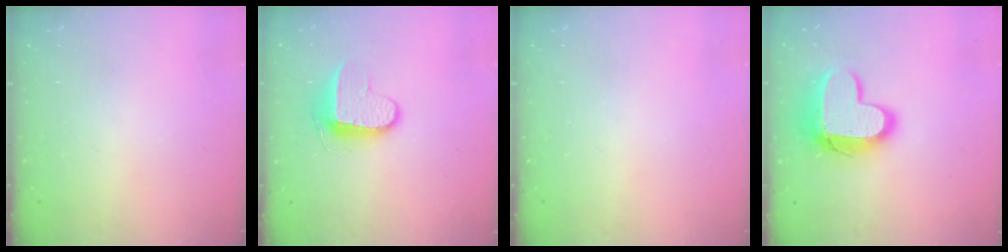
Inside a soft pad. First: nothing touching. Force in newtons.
{"total": 9.1, "press": 9.1, "slide": 1.0}
{"total": 0.0}
{"total": 15.4, "press": 15.4, "slide": 1.1}